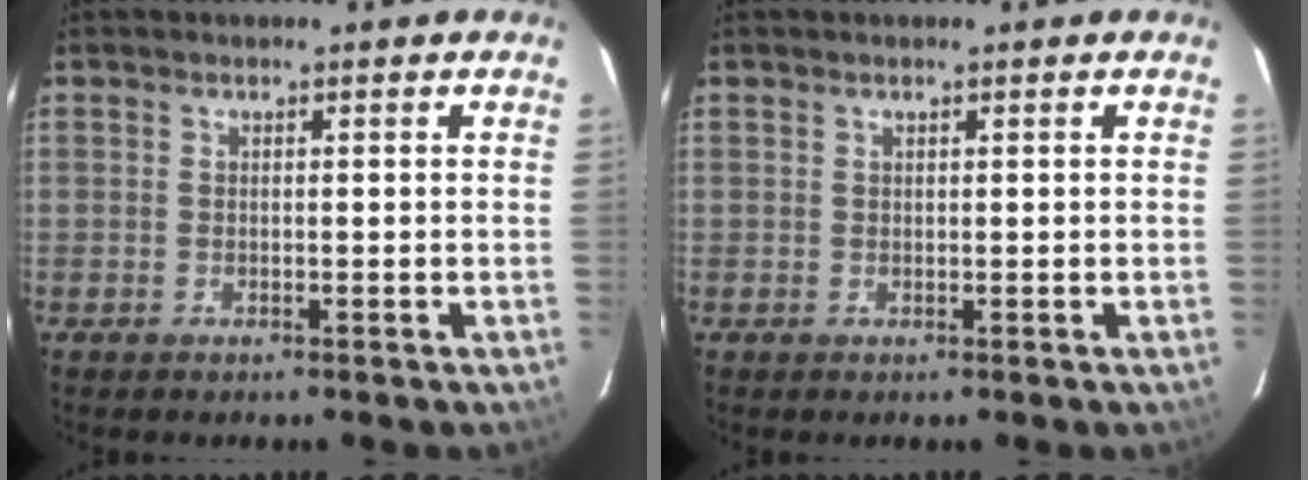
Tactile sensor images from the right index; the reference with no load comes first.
{"total": 0.0}